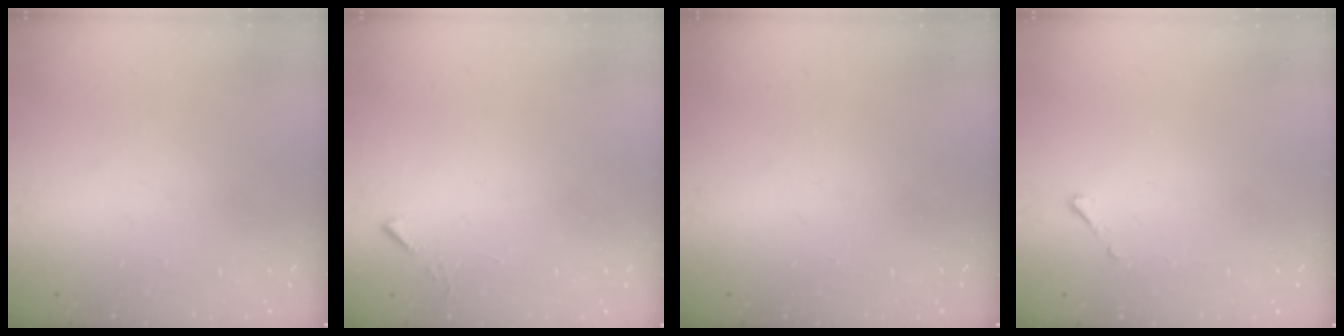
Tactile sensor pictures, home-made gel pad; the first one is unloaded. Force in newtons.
{"total": 4.0, "press": 3.9, "slide": 0.5}
{"total": 0.0}
{"total": 2.5, "press": 2.5, "slide": 0.3}